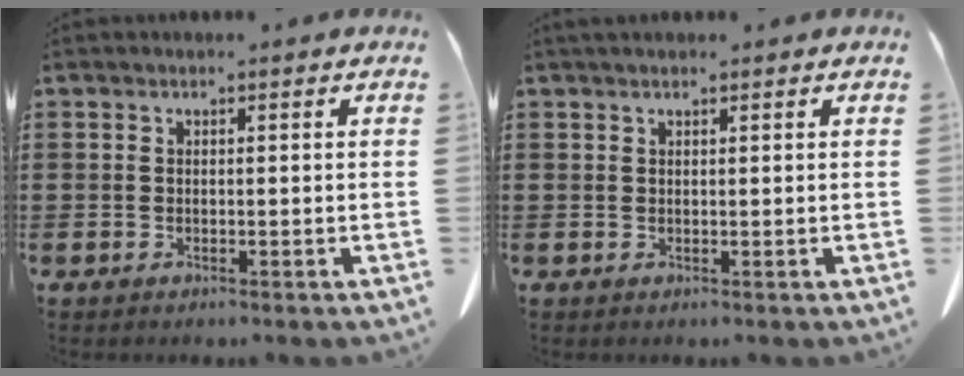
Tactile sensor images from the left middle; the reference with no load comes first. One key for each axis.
{"total": 1.0, "fx": 0.7, "fy": 0.4, "fz": 0.6, "tx": -0.013, "ty": 0.004, "tz": 0.012}